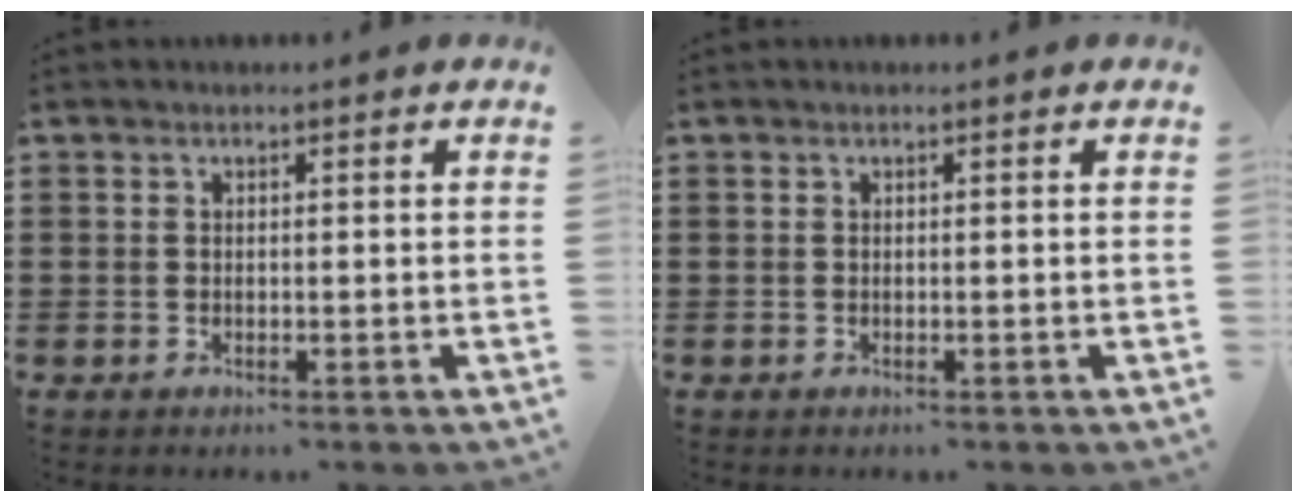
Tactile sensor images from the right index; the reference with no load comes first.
{"total": 0.0}